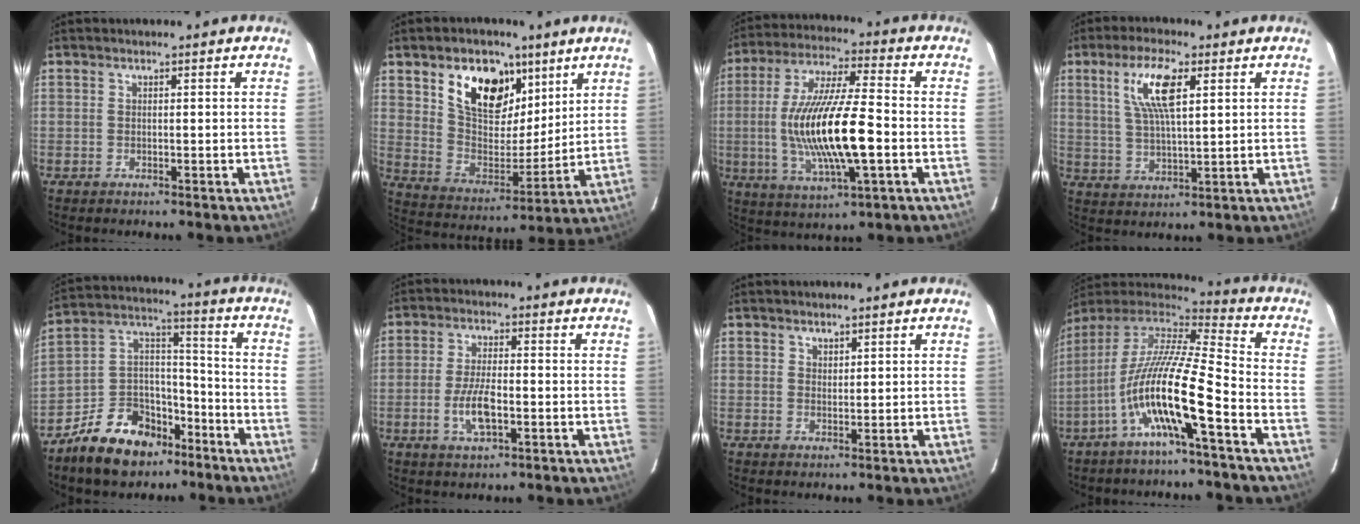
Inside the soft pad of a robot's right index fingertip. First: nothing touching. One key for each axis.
{"total": 16.7, "fx": 9.0, "fy": 9.7, "fz": 10.2, "tx": -0.184, "ty": 0.014, "tz": 0.167}
{"total": 18.6, "fx": -2.7, "fy": 4.1, "fz": 18.0, "tx": -0.352, "ty": -0.008, "tz": -0.045}
{"total": 9.3, "fx": 3.7, "fy": 2.5, "fz": 8.2, "tx": -0.161, "ty": 0.008, "tz": 0.073}
{"total": 15.2, "fx": -10.0, "fy": 9.0, "fz": 6.9, "tx": -0.146, "ty": 0.055, "tz": -0.156}
{"total": 7.0, "fx": -2.1, "fy": 2.6, "fz": 6.2, "tx": -0.128, "ty": -0.004, "tz": -0.040}
{"total": 1.4, "fx": 1.1, "fy": 0.7, "fz": 0.2, "tx": -0.001, "ty": 0.002, "tz": 0.021}
{"total": 16.2, "fx": -6.5, "fy": 1.4, "fz": 14.8, "tx": -0.259, "ty": -0.012, "tz": -0.130}